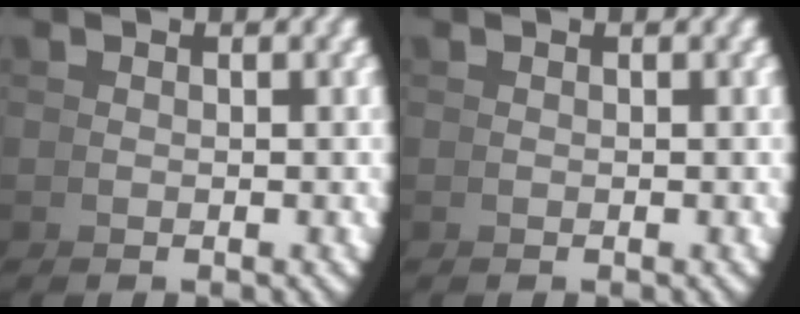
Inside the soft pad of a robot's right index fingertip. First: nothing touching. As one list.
[{"total": 0.0}]